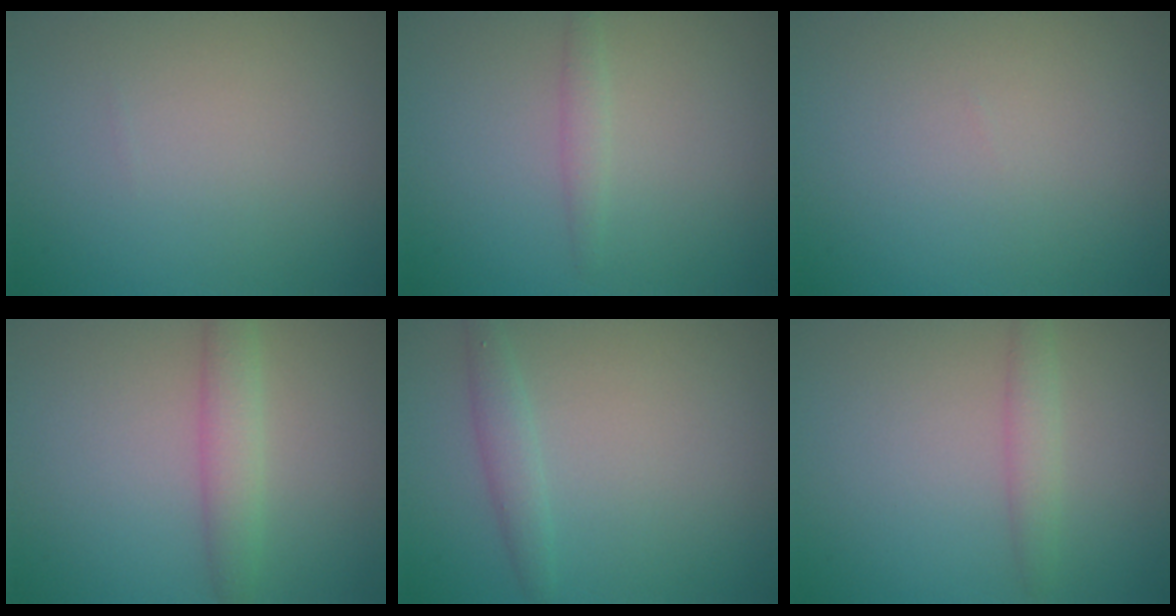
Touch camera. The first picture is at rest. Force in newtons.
{"total": 1.1, "press": 1.1, "slide": 0.0}
{"total": 0.0}
{"total": 2.6, "press": 2.6, "slide": 0.1}
{"total": 1.6, "press": 1.6, "slide": 0.0}
{"total": 1.7, "press": 1.6, "slide": 0.2}